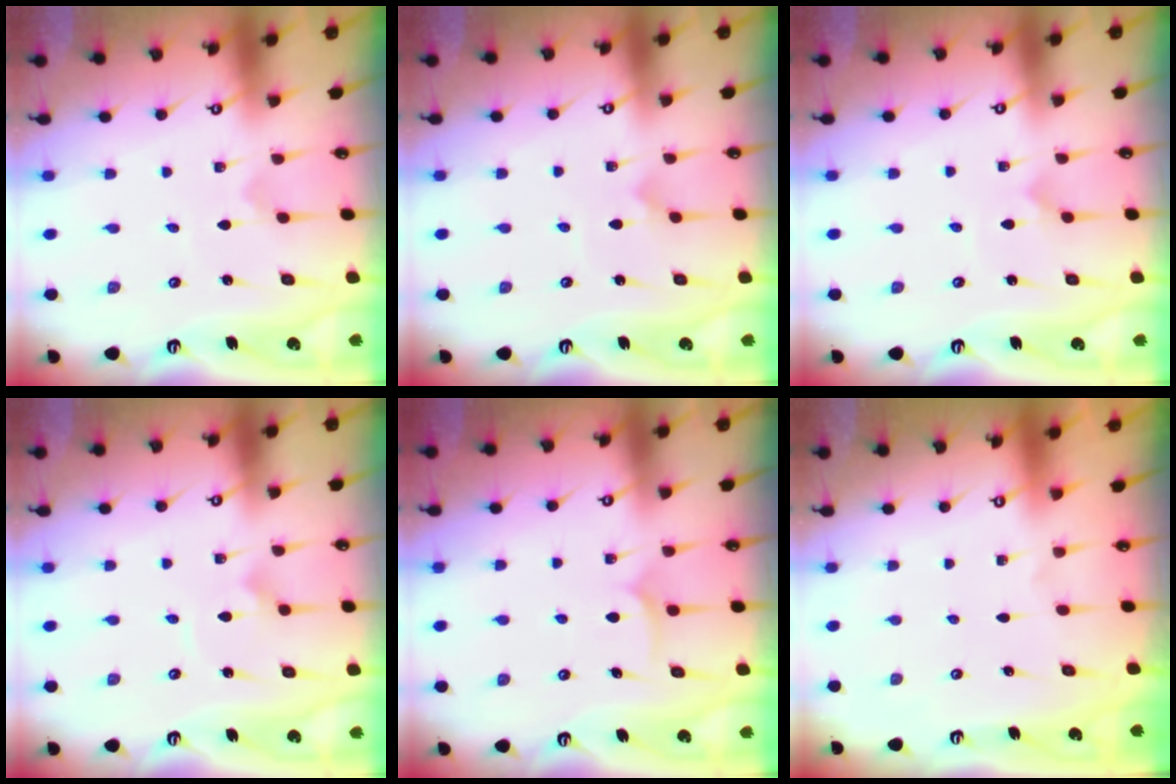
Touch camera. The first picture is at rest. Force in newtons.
{"total": 2.9, "press": 2.9, "slide": 0.2}
{"total": 2.9, "press": 2.9, "slide": 0.2}
{"total": 2.2, "press": 2.2, "slide": 0.1}
{"total": 6.5, "press": 6.5, "slide": 0.3}
{"total": 0.0}